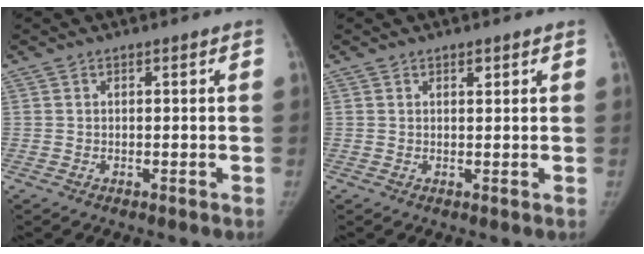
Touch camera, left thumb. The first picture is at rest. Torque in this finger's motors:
{"motor_torque": [0.27, -0.24, -0.10, -0.25, 0.02]}